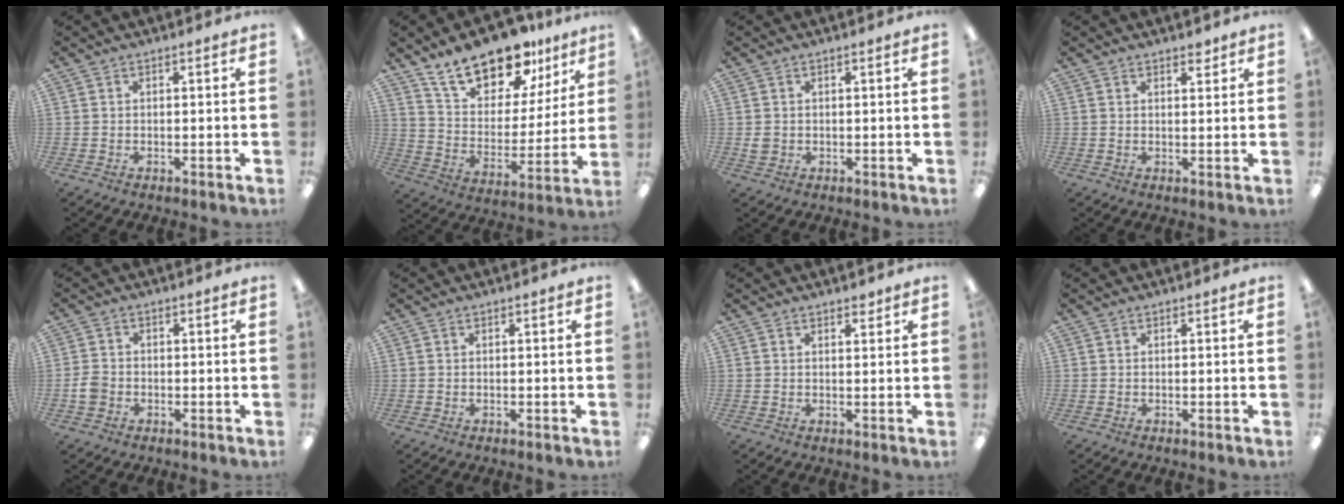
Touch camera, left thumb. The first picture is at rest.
{"total": 18.9, "force": [15.1, 8.2, 7.9], "torque": [-0.139, -0.101, 0.267]}
{"total": 1.9, "force": [0.3, 1.6, 0.9], "torque": [-0.010, 0.001, 0.004]}
{"total": 2.3, "force": [1.9, 0.8, 0.9], "torque": [-0.004, -0.008, 0.032]}
{"total": 3.3, "force": [-1.1, 2.7, 1.6], "torque": [-0.033, 0.005, -0.022]}
{"total": 0.0}
{"total": 1.9, "force": [1.6, 0.7, 0.7], "torque": [0.000, -0.008, 0.026]}
{"total": 0.0}